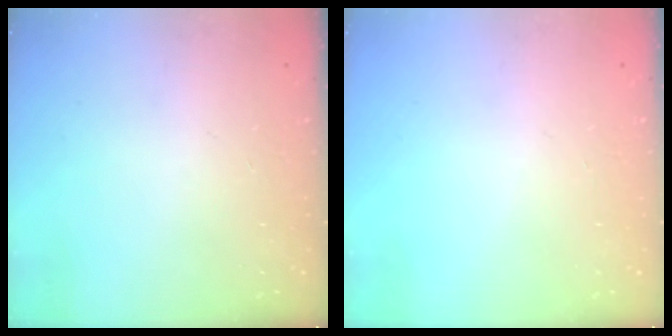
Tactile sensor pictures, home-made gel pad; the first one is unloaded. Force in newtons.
{"total": 0.0}